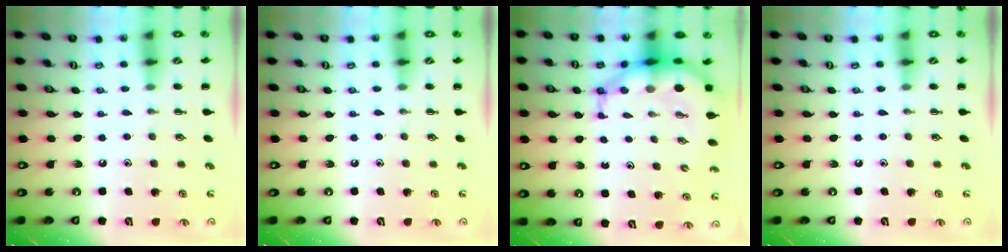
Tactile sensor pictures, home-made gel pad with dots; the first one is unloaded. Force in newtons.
{"total": 0.0}
{"total": 9.4, "press": 9.0, "slide": 2.8}
{"total": 0.0}